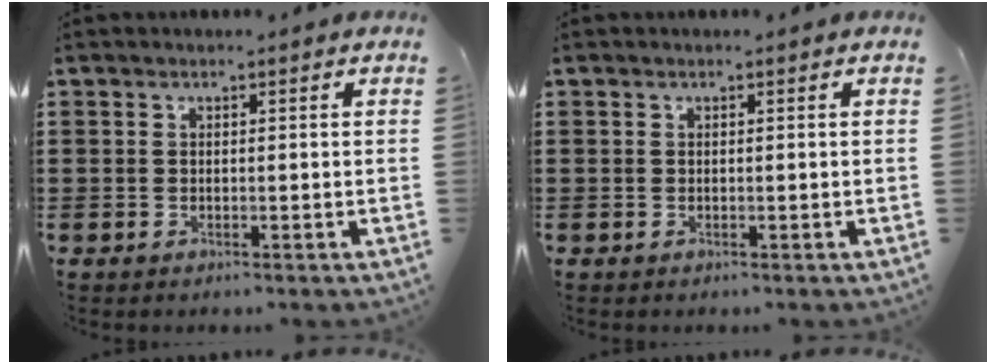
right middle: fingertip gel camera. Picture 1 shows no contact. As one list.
[{"total": 0.0}]